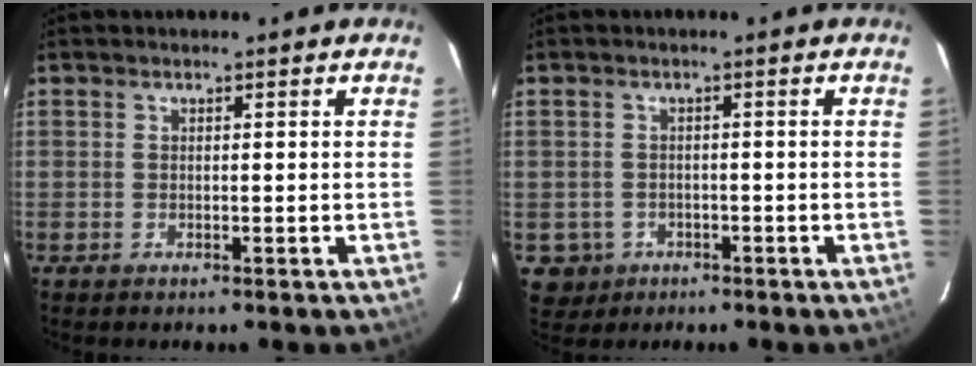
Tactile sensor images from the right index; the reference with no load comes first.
{"total": 4.8, "force": [-1.4, 4.5, 0.6], "torque": [-0.021, 0.012, -0.012]}